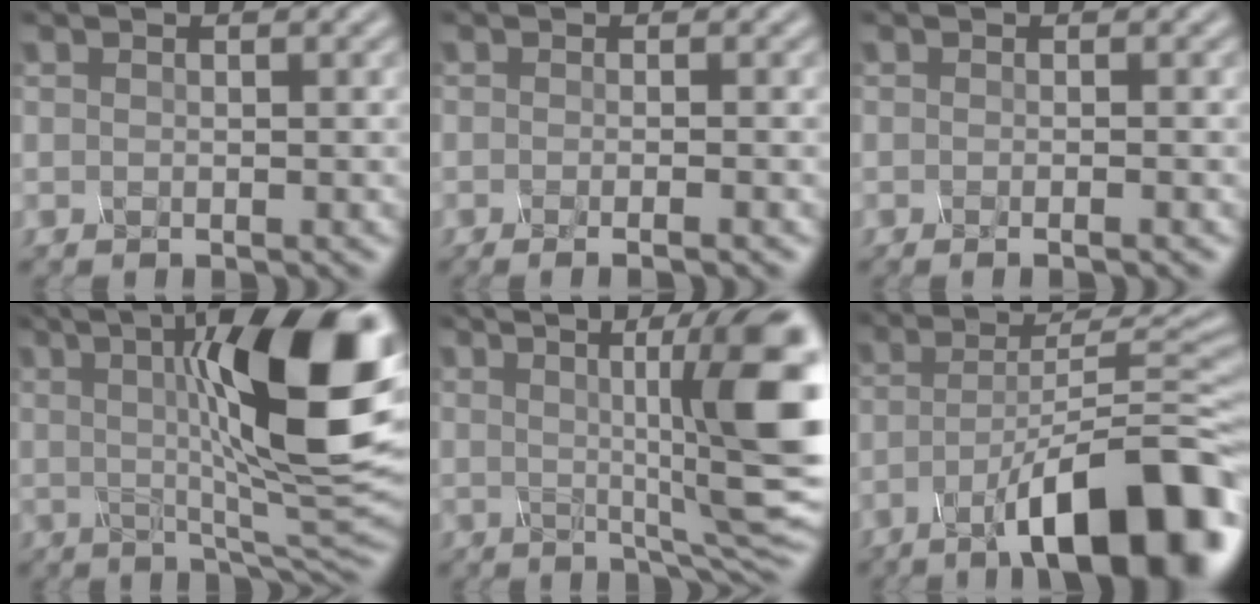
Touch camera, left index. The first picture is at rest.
{"total": 2.5, "force": [-1.4, 0.7, 2.0], "torque": [-0.017, -0.008, -0.012]}
{"total": 2.1, "force": [-0.7, 0.9, 1.8], "torque": [-0.007, -0.004, -0.011]}
{"total": 13.7, "force": [3.2, 2.3, 13.1], "torque": [-0.180, 0.010, 0.068]}
{"total": 10.8, "force": [1.5, 1.5, 10.6], "torque": [-0.132, 0.008, 0.045]}
{"total": 13.0, "force": [-8.1, 4.0, 9.4], "torque": [-0.153, 0.008, -0.119]}